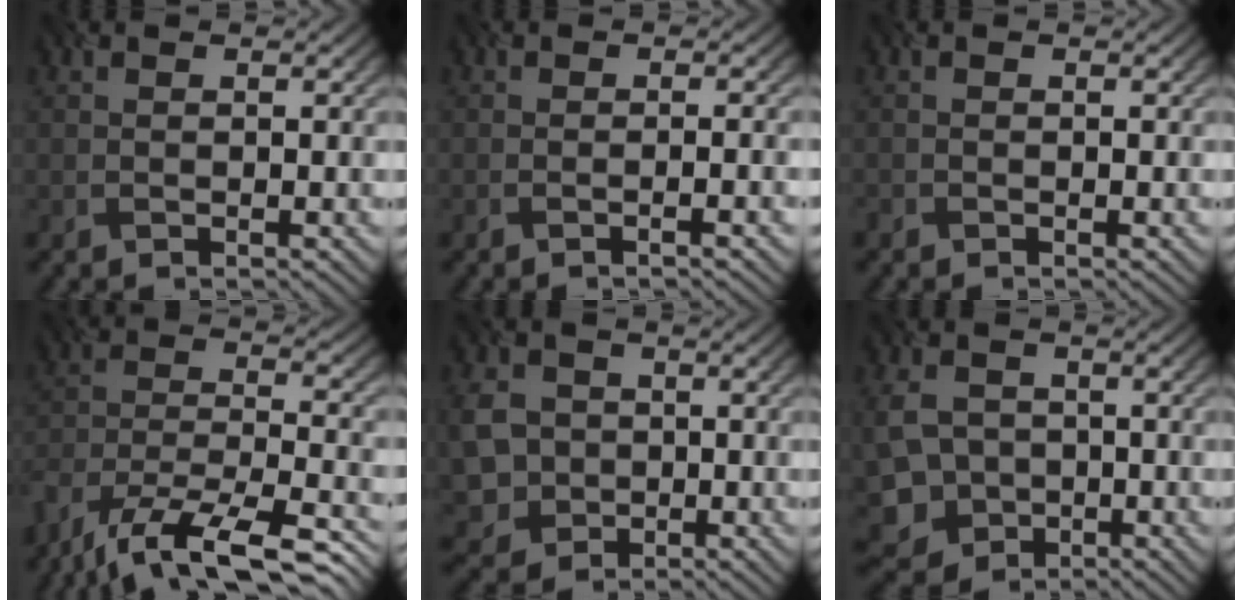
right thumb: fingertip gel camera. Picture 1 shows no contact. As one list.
[{"total": 1.9, "force": [-0.9, 0.3, 1.7], "torque": [-0.023, 0.011, -0.027]}, {"total": 0.6, "force": [-0.6, 0.1, 0.0], "torque": [0.000, -0.003, -0.013]}, {"total": 16.6, "force": [-13.7, 5.2, 7.9], "torque": [-0.161, -0.028, -0.212]}, {"total": 5.6, "force": [-0.4, 5.1, 2.3], "torque": [-0.076, -0.014, -0.013]}, {"total": 7.1, "force": [-1.4, 6.0, 3.6], "torque": [-0.108, -0.023, -0.031]}]